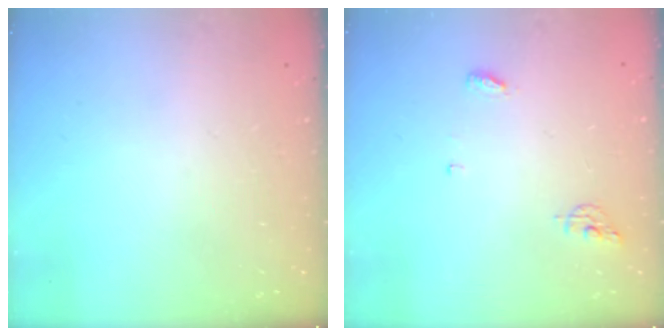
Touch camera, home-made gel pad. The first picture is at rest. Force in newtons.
{"total": 4.7, "press": 4.7, "slide": 0.4}